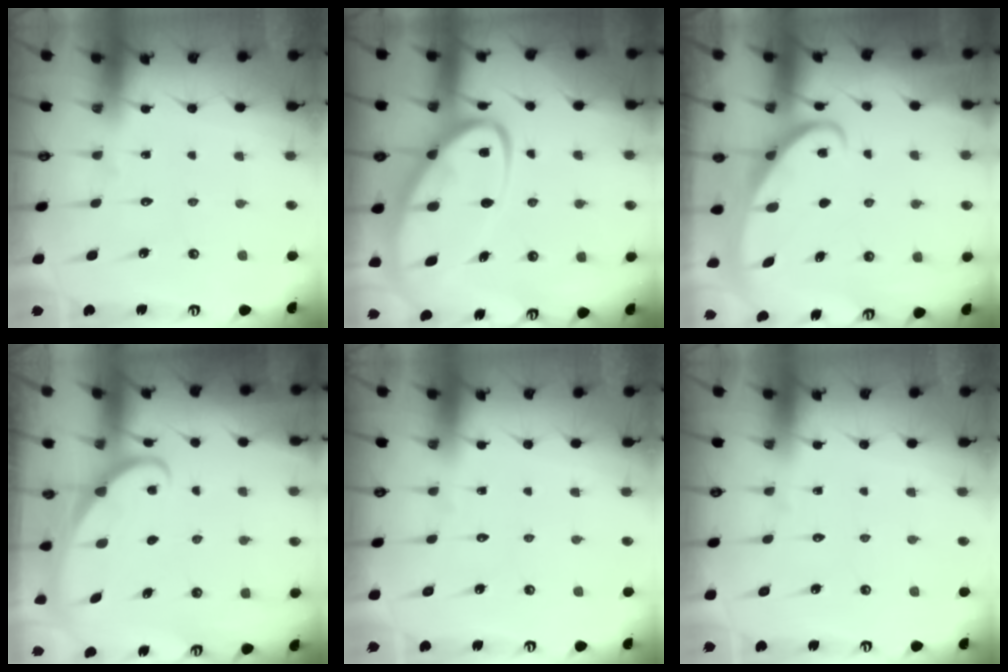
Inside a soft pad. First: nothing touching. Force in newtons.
{"total": 13.5, "press": 13.5, "slide": 1.3}
{"total": 2.5, "press": 2.5, "slide": 0.3}
{"total": 1.7, "press": 1.7, "slide": 0.1}
{"total": 0.0}
{"total": 0.0}